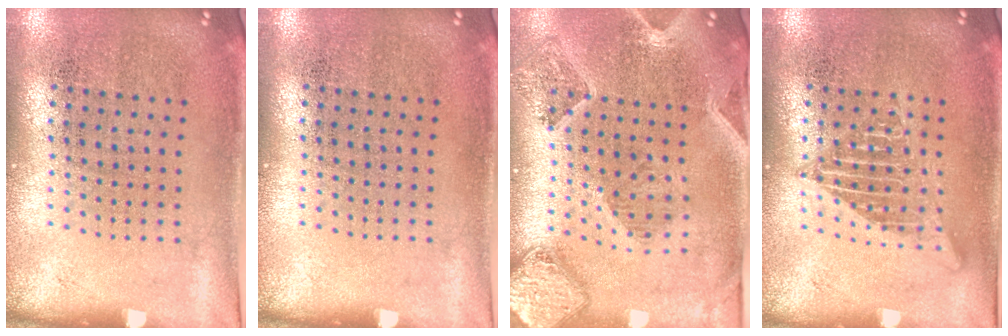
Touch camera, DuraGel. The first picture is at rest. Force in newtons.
{"total": 0.0}
{"total": 1.6, "press": 1.6, "slide": 0.4}
{"total": 2.4, "press": 2.4, "slide": 0.2}